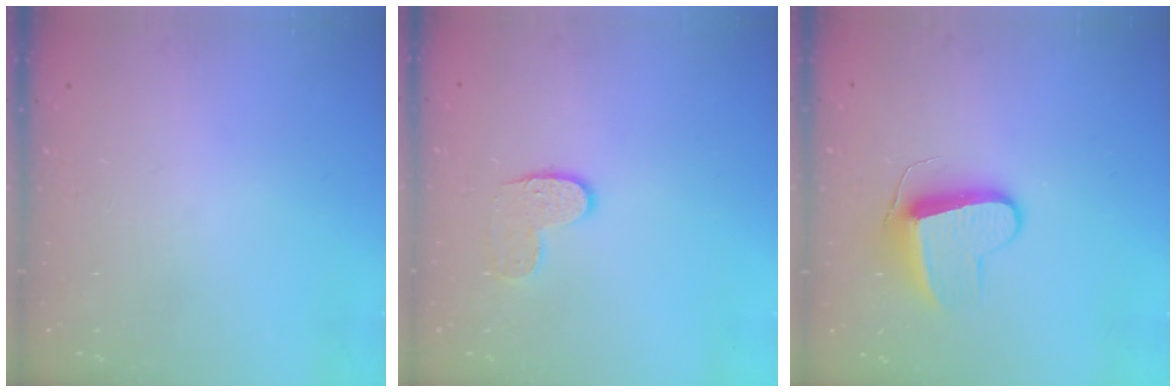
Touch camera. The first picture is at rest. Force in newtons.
{"total": 6.8, "press": 6.8, "slide": 0.2}
{"total": 9.8, "press": 9.8, "slide": 0.3}